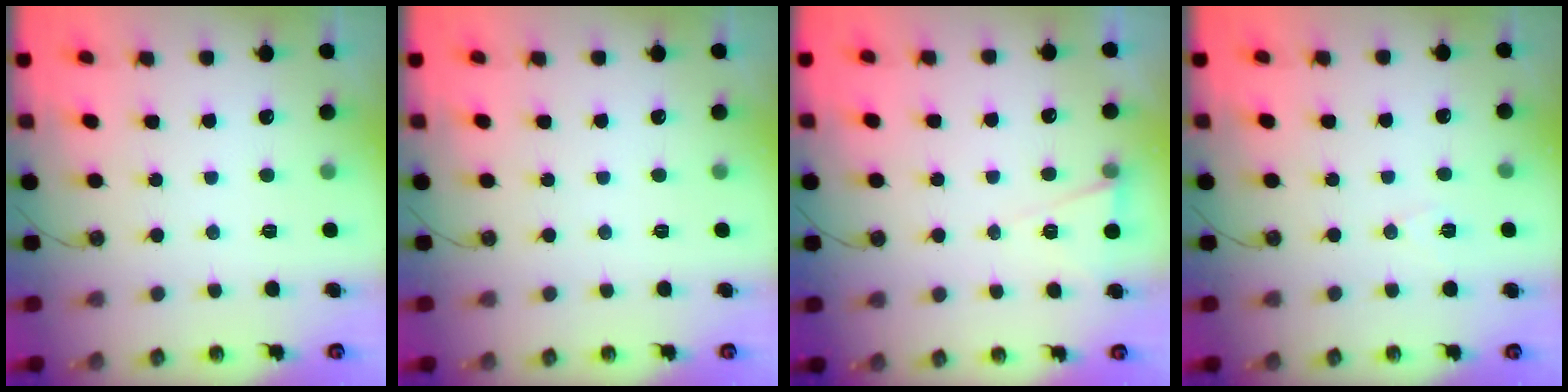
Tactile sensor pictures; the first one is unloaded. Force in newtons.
{"total": 0.0}
{"total": 5.5, "press": 3.3, "slide": 4.4}
{"total": 6.2, "press": 4.3, "slide": 4.5}